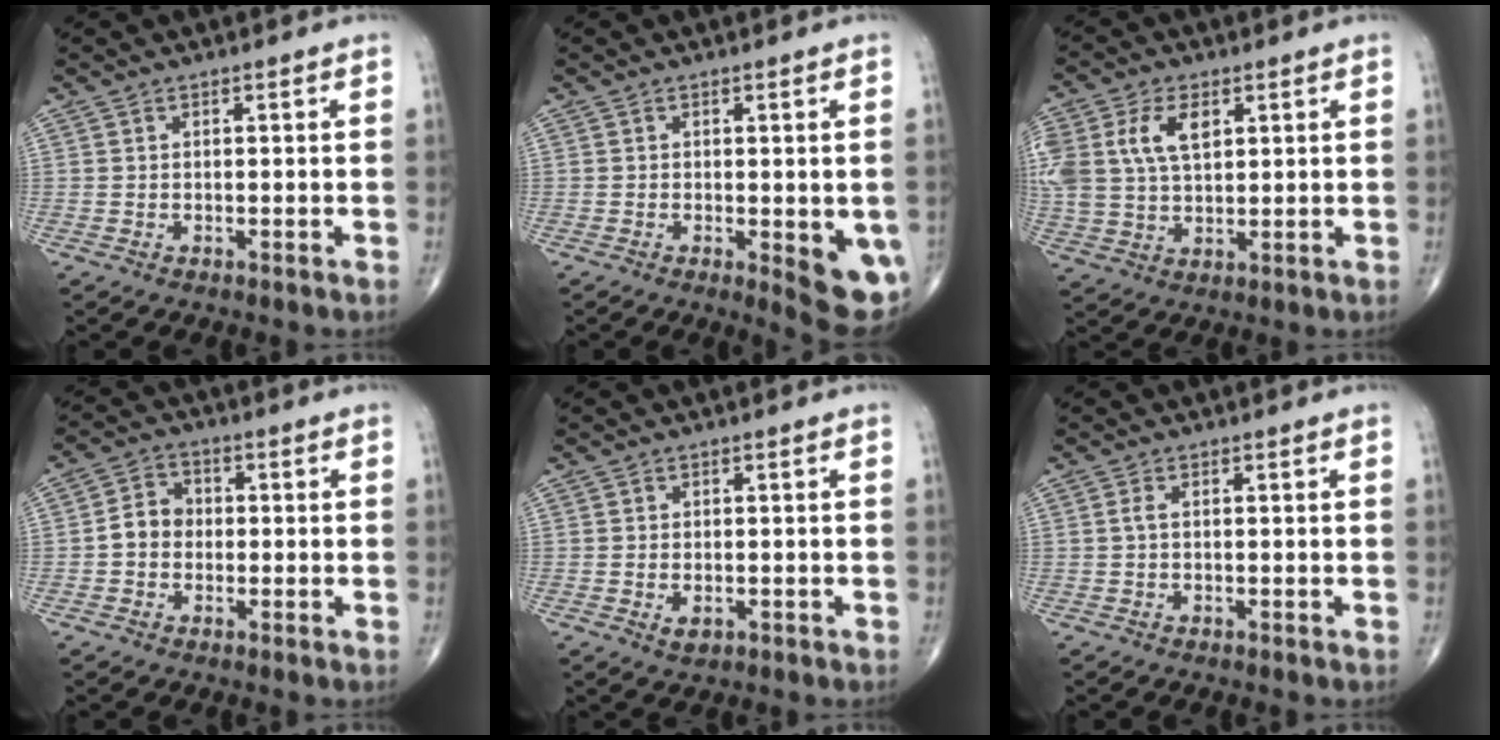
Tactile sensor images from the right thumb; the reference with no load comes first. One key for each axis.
{"total": 8.0, "fx": -2.0, "fy": 2.7, "fz": 7.3, "tx": -0.076, "ty": -0.015, "tz": -0.020}
{"total": 12.6, "fx": 3.9, "fy": 7.6, "fz": 9.2, "tx": -0.210, "ty": 0.000, "tz": 0.081}
{"total": 5.1, "fx": -0.6, "fy": 4.3, "fz": 2.6, "tx": -0.033, "ty": 0.020, "tz": -0.021}
{"total": 2.1, "fx": -0.6, "fy": 1.4, "fz": 1.5, "tx": -0.023, "ty": 0.000, "tz": -0.004}
{"total": 0.9, "fx": 0.0, "fy": 0.3, "fz": 0.8, "tx": -0.019, "ty": 0.000, "tz": -0.003}